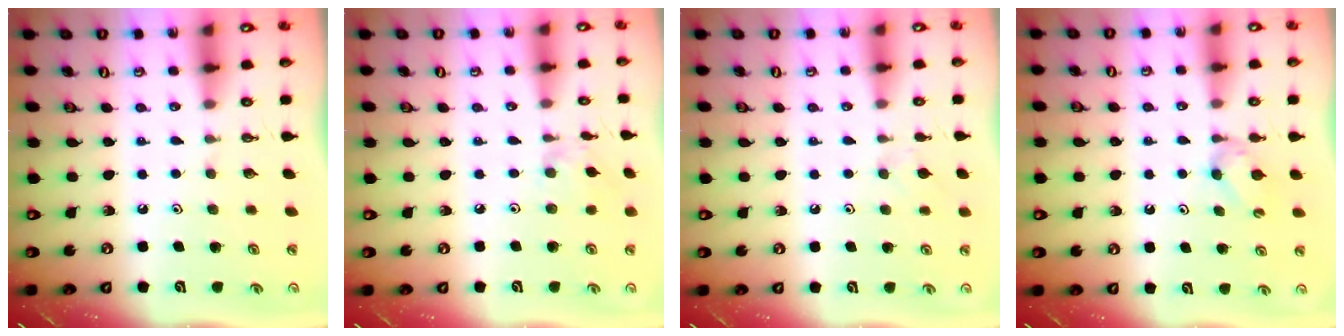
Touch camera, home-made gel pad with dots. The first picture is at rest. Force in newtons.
{"total": 2.8, "press": 2.7, "slide": 0.5}
{"total": 3.2, "press": 3.2, "slide": 0.7}
{"total": 4.0, "press": 3.9, "slide": 0.7}